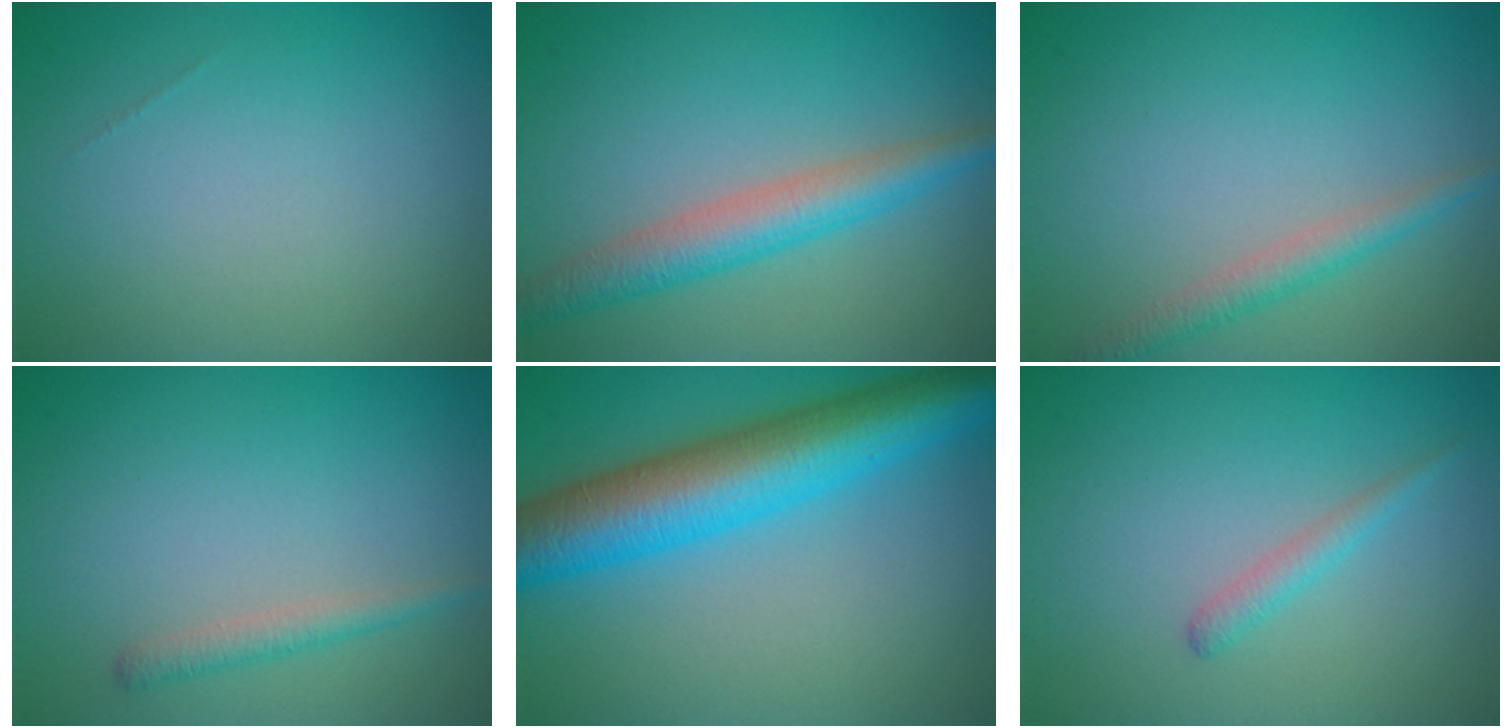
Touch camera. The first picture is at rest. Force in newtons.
{"total": 4.2, "press": 4.2, "slide": 0.0}
{"total": 2.2, "press": 2.2, "slide": 0.1}
{"total": 1.5, "press": 1.5, "slide": 0.1}
{"total": 9.4, "press": 9.4, "slide": 0.0}
{"total": 1.4, "press": 1.4, "slide": 0.0}